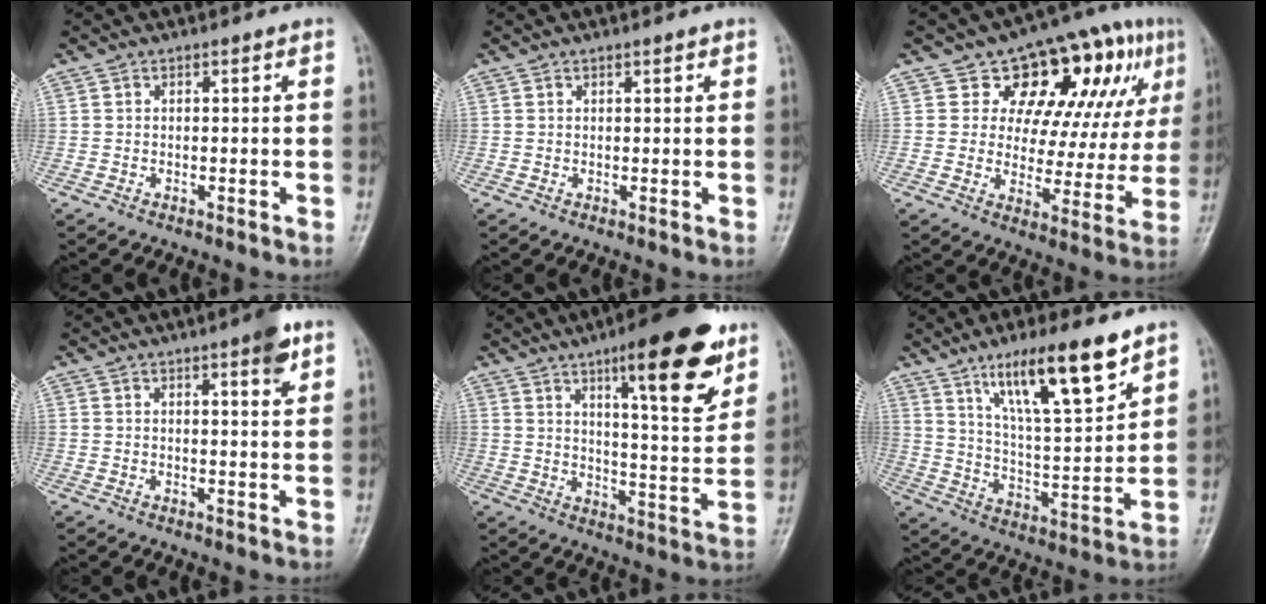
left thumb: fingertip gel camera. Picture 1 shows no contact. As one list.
[{"total": 0.8, "force": [0.6, 0.2, 0.6], "torque": [-0.007, -0.001, 0.009]}, {"total": 18.5, "force": [8.2, 10.2, 13.1], "torque": [-0.114, -0.008, 0.112]}, {"total": 4.7, "force": [2.8, 0.9, 3.7], "torque": [-0.046, -0.013, 0.034]}, {"total": 18.1, "force": [10.5, 4.5, 14.1], "torque": [-0.171, -0.054, 0.154]}, {"total": 16.0, "force": [10.2, 3.2, 11.9], "torque": [-0.188, -0.052, 0.186]}]